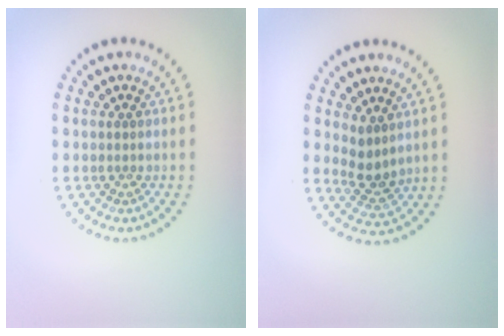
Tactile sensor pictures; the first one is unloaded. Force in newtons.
{"total": 2.6, "press": 2.1, "slide": 1.5}